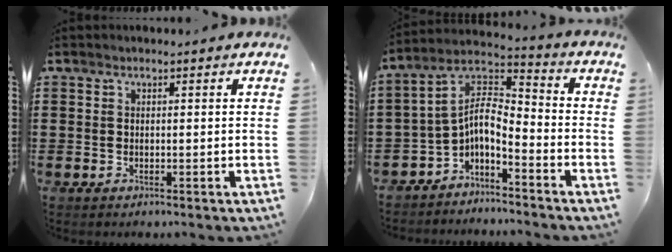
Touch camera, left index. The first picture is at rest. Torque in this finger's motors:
{"motor_torque": [0.14, 0.32, 0.50, 0.06]}